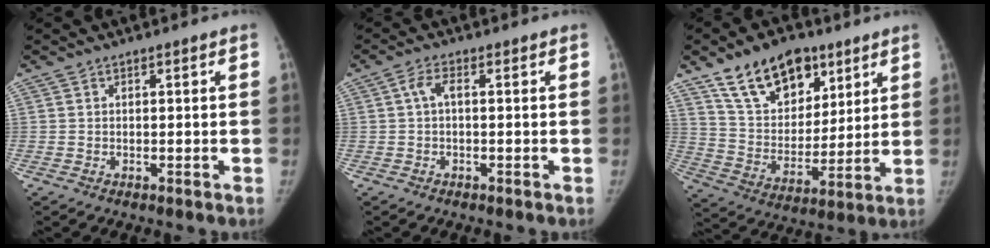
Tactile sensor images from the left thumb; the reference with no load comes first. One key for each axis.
{"total": 2.5, "fx": 0.3, "fy": 1.0, "fz": 2.3, "tx": -0.049, "ty": 0.008, "tz": 0.002}
{"total": 18.4, "fx": 11.4, "fy": 11.0, "fz": 9.3, "tx": -0.110, "ty": -0.048, "tz": 0.205}